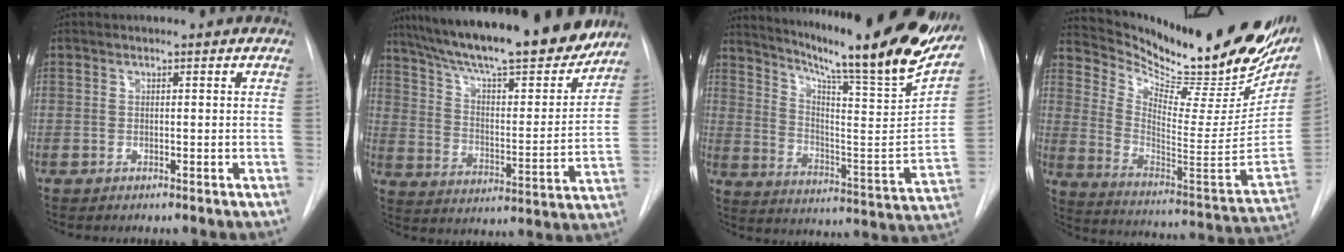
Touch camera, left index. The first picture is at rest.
{"total": 25.2, "force": [21.2, 4.0, 13.0], "torque": [-0.217, -0.010, 0.311]}
{"total": 29.7, "force": [24.5, 2.0, 16.7], "torque": [-0.269, -0.092, 0.326]}
{"total": 28.2, "force": [24.1, 6.7, 12.9], "torque": [-0.204, -0.075, 0.330]}